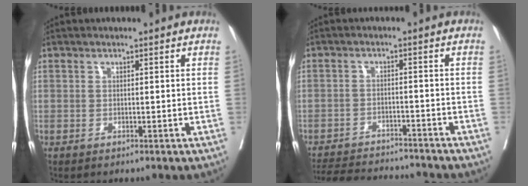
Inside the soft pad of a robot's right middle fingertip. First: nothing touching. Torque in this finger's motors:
{"motor_torque": [1.01, -1.13, 0.12, 0.08]}